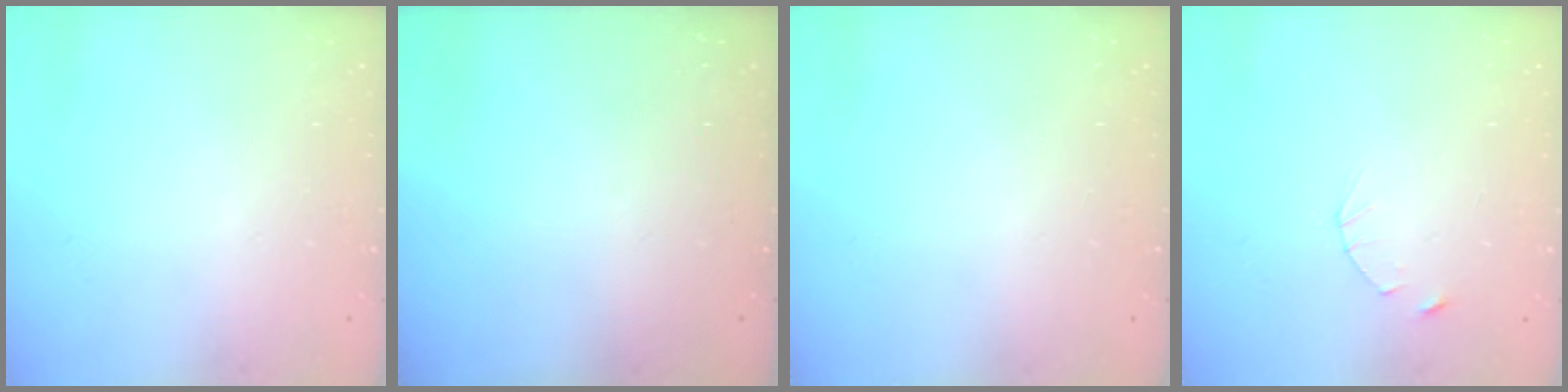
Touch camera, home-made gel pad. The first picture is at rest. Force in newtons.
{"total": 0.0}
{"total": 0.0}
{"total": 2.5, "press": 2.4, "slide": 0.3}